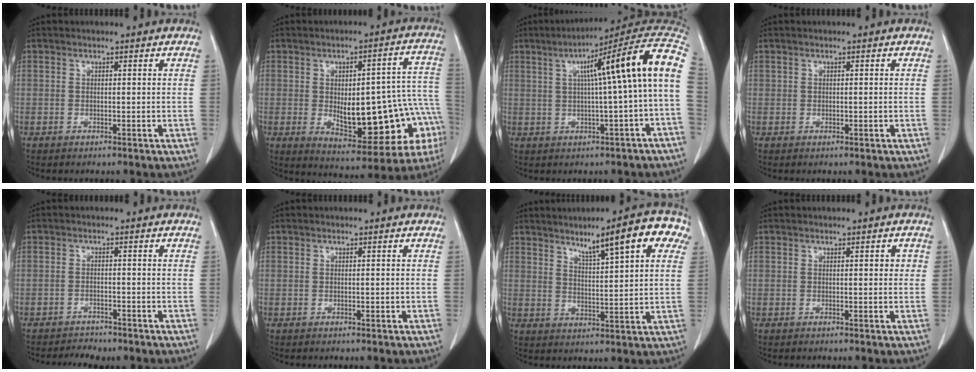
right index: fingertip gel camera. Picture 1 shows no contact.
{"total": 20.5, "force": [-3.9, 6.9, 18.8], "torque": [-0.183, 0.035, -0.020]}
{"total": 15.1, "force": [2.0, -0.6, 15.0], "torque": [-0.196, 0.038, 0.021]}
{"total": 0.0}
{"total": 3.5, "force": [-3.2, 1.4, 0.6], "torque": [-0.009, -0.001, -0.049]}
{"total": 0.0}
{"total": 11.5, "force": [6.1, 1.5, 9.7], "torque": [-0.131, 0.014, 0.084]}
{"total": 1.3, "force": [0.3, 0.6, 1.1], "torque": [-0.012, 0.002, 0.003]}